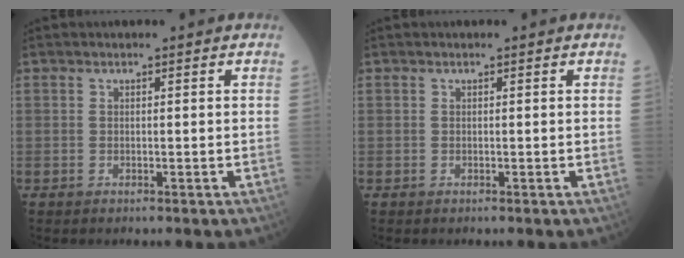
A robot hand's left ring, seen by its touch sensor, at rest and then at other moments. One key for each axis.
{"total": 0.0}